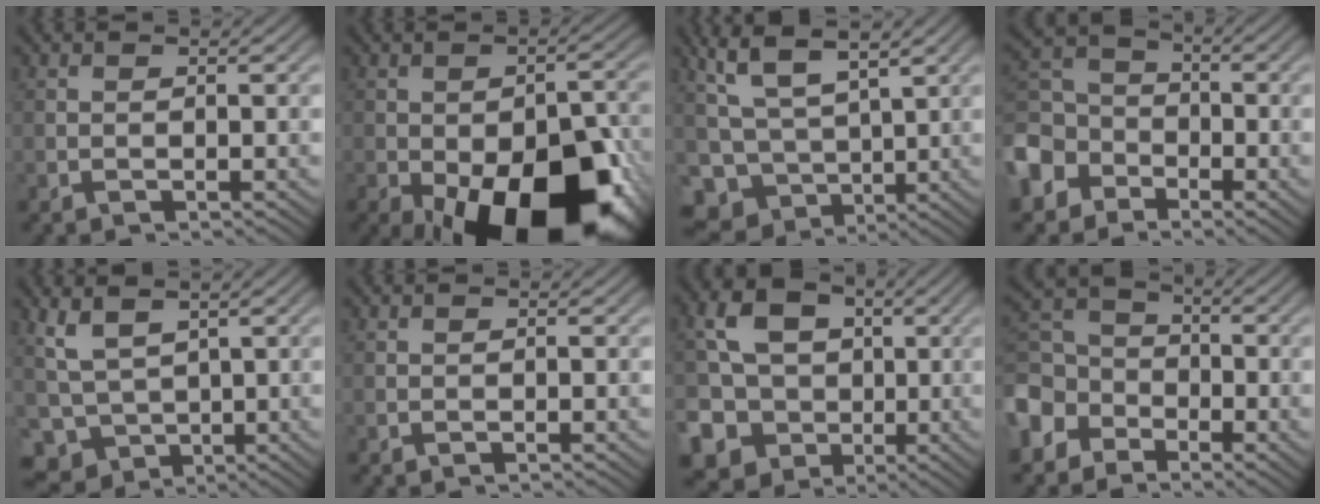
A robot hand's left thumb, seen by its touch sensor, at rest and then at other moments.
{"total": 21.1, "force": [-10.2, 10.8, 14.9], "torque": [-0.195, -0.035, -0.132]}
{"total": 8.4, "force": [3.1, 5.3, 5.8], "torque": [-0.149, -0.006, 0.066]}
{"total": 9.5, "force": [-4.5, 7.3, 4.0], "torque": [-0.123, -0.015, -0.108]}
{"total": 5.3, "force": [1.9, 3.7, 3.3], "torque": [-0.097, -0.008, 0.037]}
{"total": 0.0}
{"total": 10.1, "force": [0.0, 9.0, 4.6], "torque": [-0.119, -0.007, -0.020]}
{"total": 8.5, "force": [-4.0, 6.6, 3.6], "torque": [-0.100, -0.008, -0.102]}